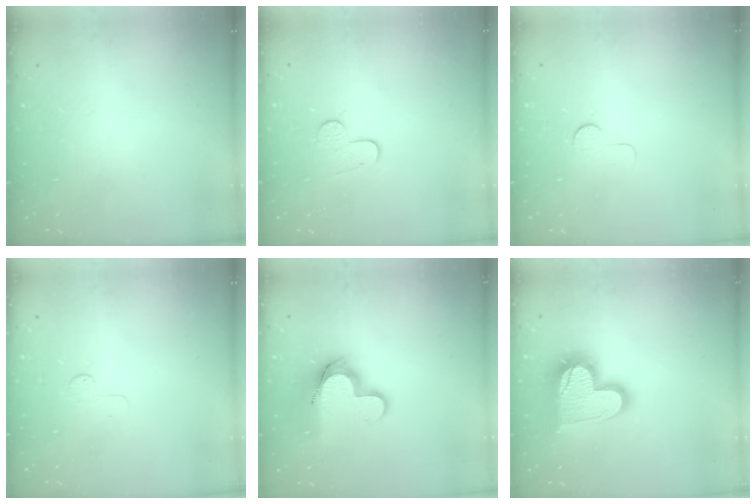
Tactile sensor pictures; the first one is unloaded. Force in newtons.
{"total": 7.1, "press": 7.1, "slide": 0.6}
{"total": 5.1, "press": 5.1, "slide": 0.5}
{"total": 2.6, "press": 2.6, "slide": 0.3}
{"total": 12.4, "press": 12.4, "slide": 0.6}
{"total": 17.0, "press": 16.9, "slide": 1.3}